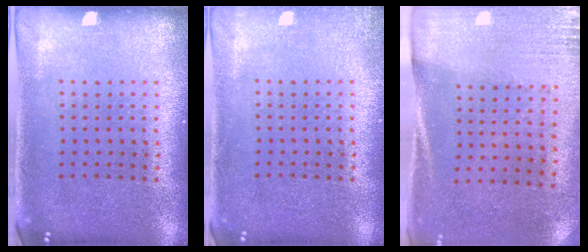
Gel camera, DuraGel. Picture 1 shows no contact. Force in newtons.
{"total": 1.1, "press": 1.1, "slide": 0.3}
{"total": 2.7, "press": 2.4, "slide": 1.2}